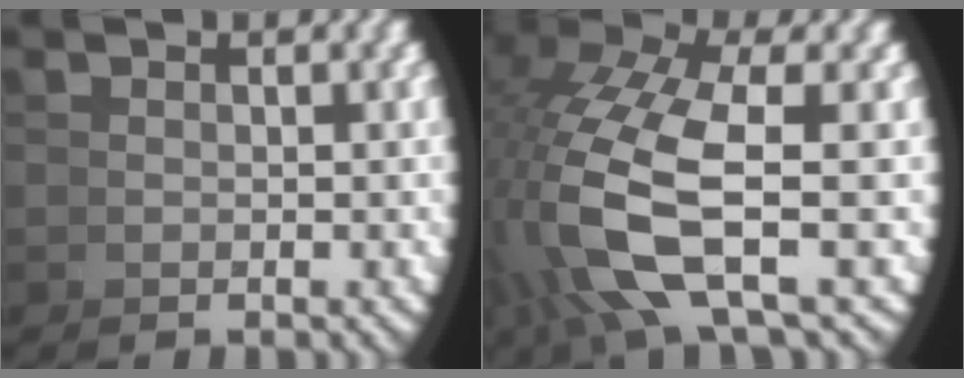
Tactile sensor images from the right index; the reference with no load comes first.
{"total": 7.4, "force": [0.2, 3.3, 6.6], "torque": [-0.169, -0.030, 0.025]}